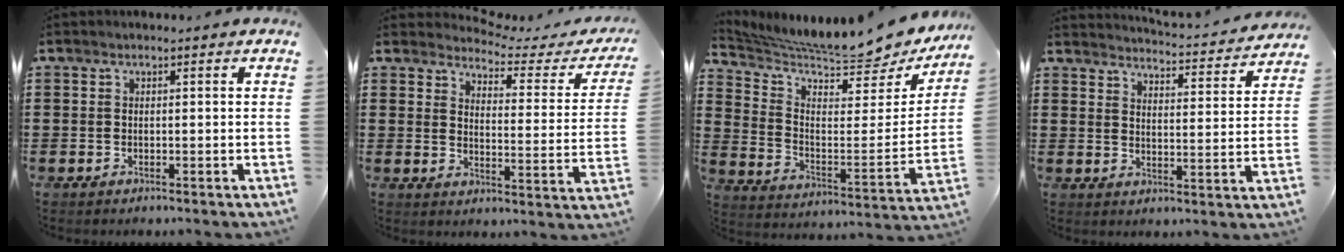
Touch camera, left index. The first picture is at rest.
{"total": 3.3, "force": [3.1, 0.5, 0.9], "torque": [-0.026, -0.029, 0.044]}
{"total": 7.5, "force": [7.1, -0.6, 2.5], "torque": [-0.076, -0.068, 0.111]}
{"total": 3.3, "force": [3.3, -0.5, 0.3], "torque": [-0.018, -0.035, 0.049]}